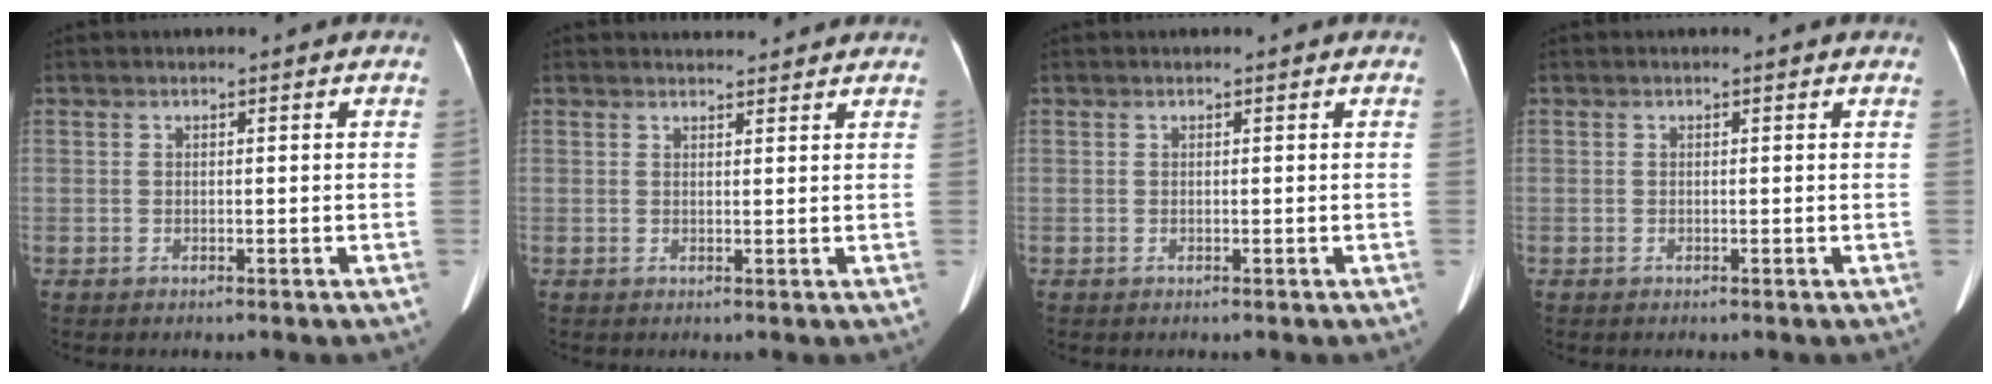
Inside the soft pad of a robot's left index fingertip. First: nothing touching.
{"total": 4.4, "force": [4.3, 0.7, 0.7], "torque": [-0.012, 0.018, 0.051]}
{"total": 0.8, "force": [0.8, 0.1, 0.2], "torque": [-0.010, 0.006, 0.005]}
{"total": 0.5, "force": [0.3, 0.5, 0.0], "torque": [-0.001, 0.004, 0.001]}